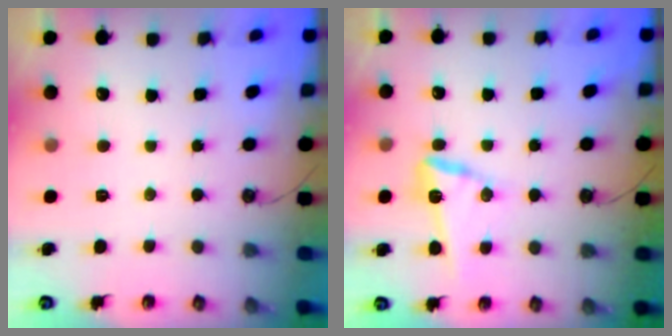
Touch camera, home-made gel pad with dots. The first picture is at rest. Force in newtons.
{"total": 11.7, "press": 11.6, "slide": 1.3}